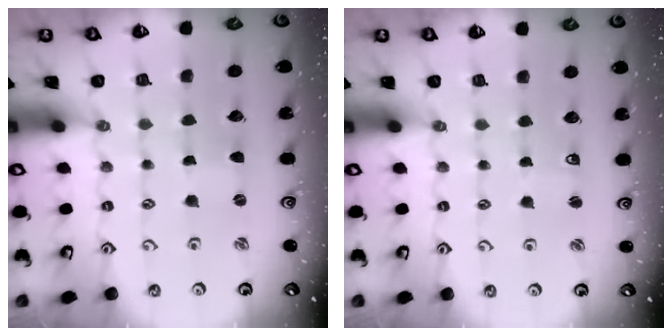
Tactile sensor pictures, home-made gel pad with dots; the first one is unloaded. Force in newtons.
{"total": 2.4, "press": 2.4, "slide": 0.3}